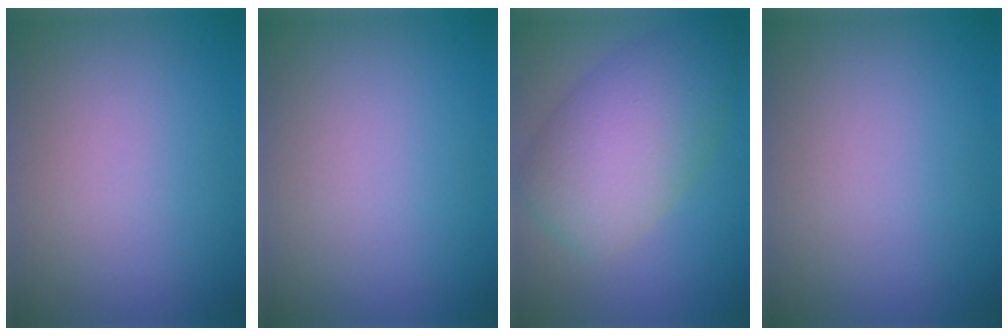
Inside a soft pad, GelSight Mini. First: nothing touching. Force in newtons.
{"total": 0.0}
{"total": 8.3, "press": 8.3, "slide": 0.2}
{"total": 0.0}